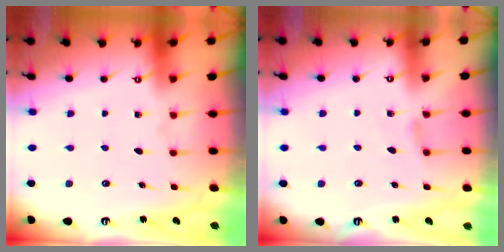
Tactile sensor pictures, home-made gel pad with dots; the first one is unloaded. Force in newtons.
{"total": 2.0, "press": 2.0, "slide": 0.5}